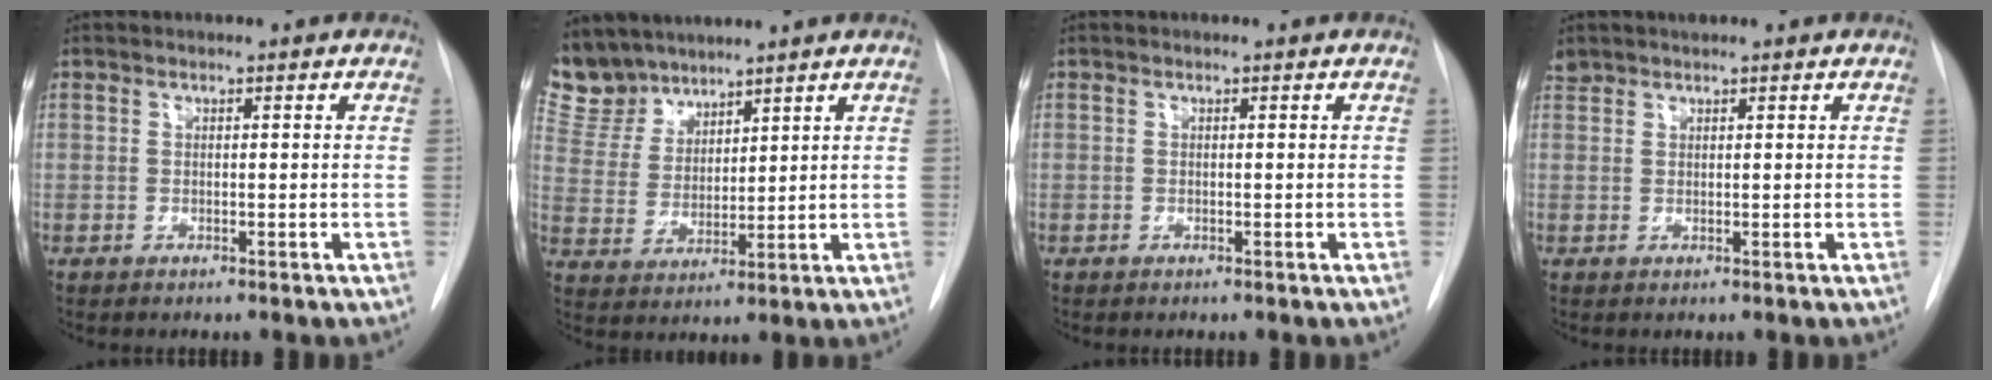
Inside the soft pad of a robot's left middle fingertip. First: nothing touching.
{"total": 8.4, "force": [7.7, 3.3, 0.7], "torque": [-0.022, 0.008, 0.168]}
{"total": 0.0}
{"total": 1.8, "force": [1.6, 0.6, 0.2], "torque": [-0.012, 0.016, 0.032]}